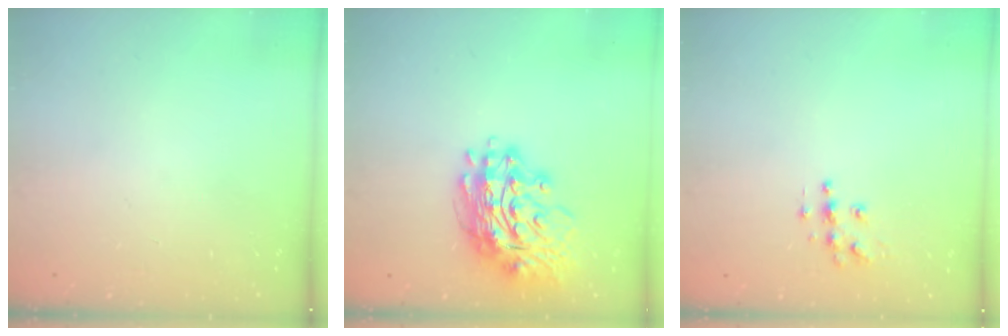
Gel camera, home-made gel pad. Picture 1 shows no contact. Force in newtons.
{"total": 17.0, "press": 16.8, "slide": 2.5}
{"total": 6.1, "press": 6.1, "slide": 0.3}